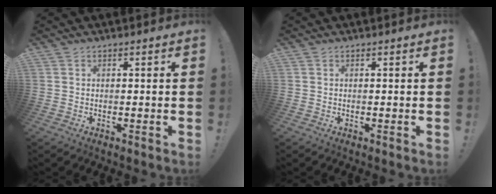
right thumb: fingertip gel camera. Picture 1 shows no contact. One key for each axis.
{"total": 0.0}